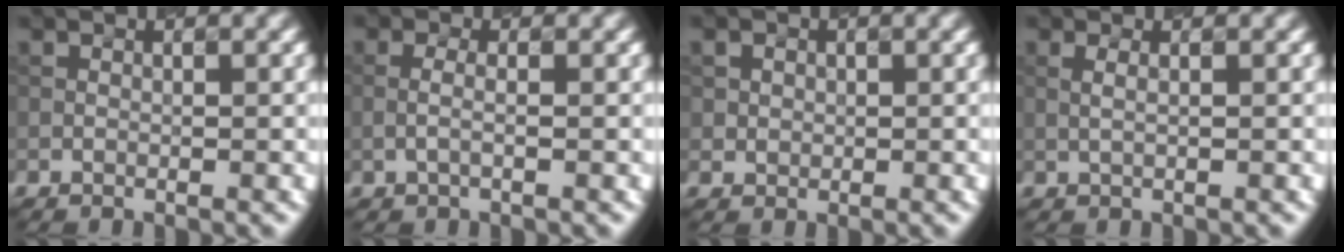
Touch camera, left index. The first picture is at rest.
{"total": 0.9, "force": [-0.2, 0.2, 0.8], "torque": [-0.022, 0.006, -0.005]}
{"total": 1.2, "force": [0.4, 1.1, -0.1], "torque": [0.003, 0.004, 0.011]}
{"total": 1.0, "force": [0.5, 0.4, 0.8], "torque": [-0.008, 0.000, -0.002]}